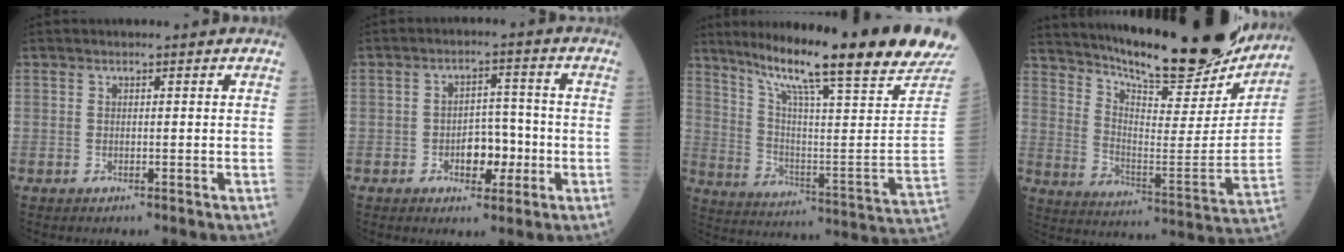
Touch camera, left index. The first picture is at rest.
{"total": 5.3, "force": [-1.8, 3.1, 3.9], "torque": [-0.054, 0.012, -0.029]}
{"total": 24.4, "force": [18.8, -0.1, 15.7], "torque": [-0.252, -0.054, 0.266]}
{"total": 26.6, "force": [23.3, 4.5, 12.1], "torque": [-0.202, -0.056, 0.324]}